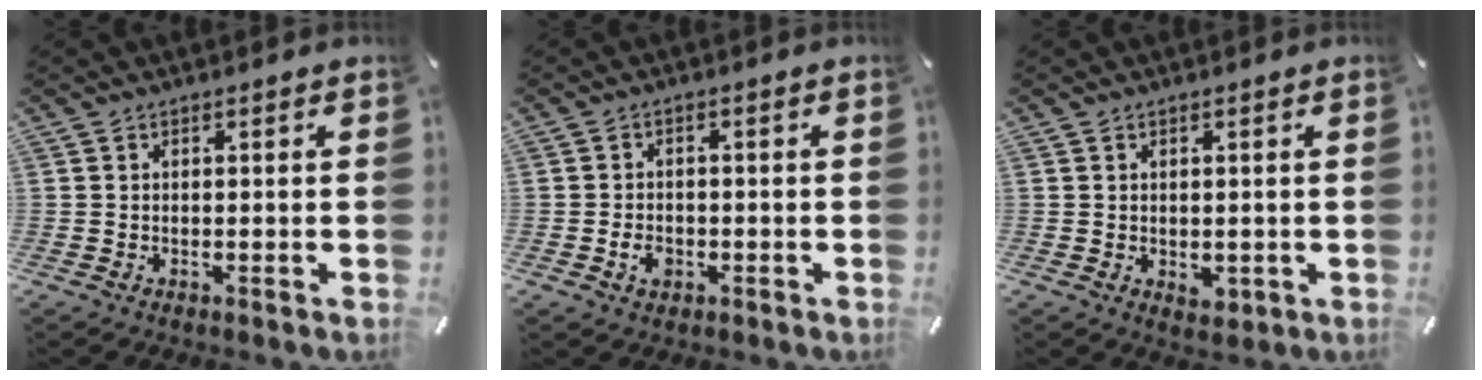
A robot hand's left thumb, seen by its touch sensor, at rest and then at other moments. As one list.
[{"total": 3.1, "force": [-1.3, 2.4, 1.5], "torque": [-0.034, 0.003, -0.024]}, {"total": 2.1, "force": [-0.5, 1.7, 1.2], "torque": [-0.019, 0.002, -0.005]}]